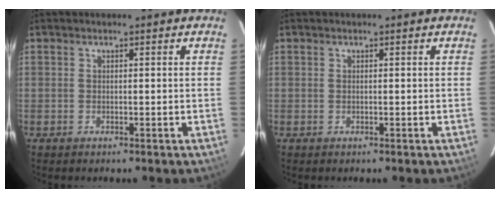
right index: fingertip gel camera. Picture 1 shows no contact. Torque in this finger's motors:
{"motor_torque": [-0.03, 0.03, 0.02, 0.00]}